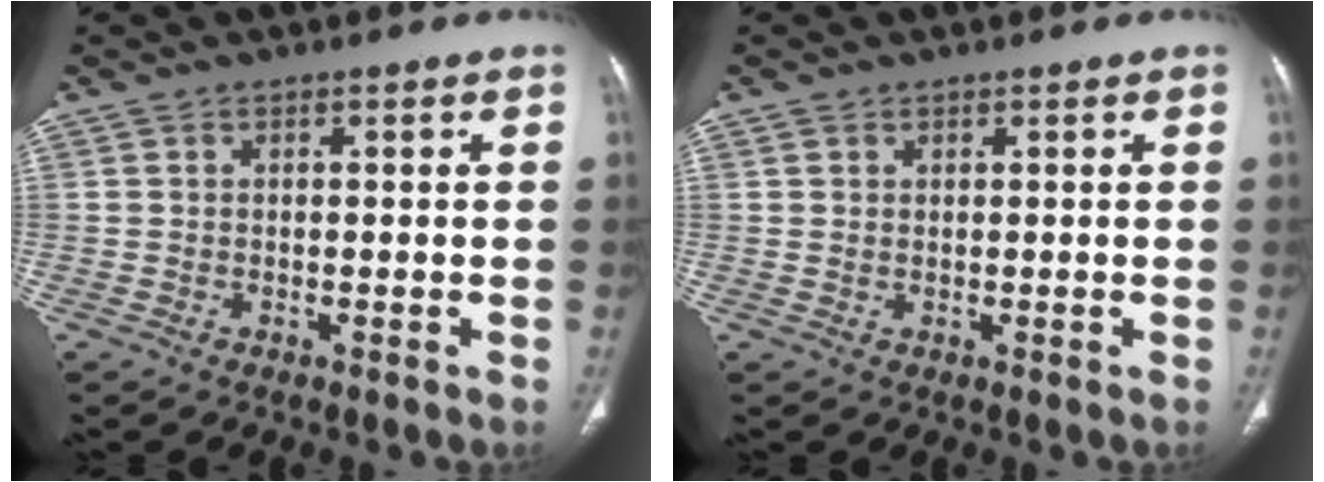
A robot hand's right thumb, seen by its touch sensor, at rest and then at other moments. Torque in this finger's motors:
{"motor_torque": [-0.08, -0.24, -0.22, -0.22, 0.05]}